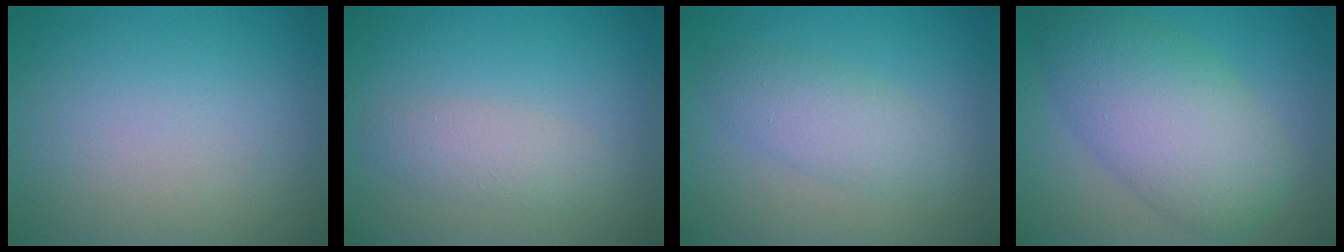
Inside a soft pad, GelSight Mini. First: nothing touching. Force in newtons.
{"total": 2.2, "press": 2.2, "slide": 0.1}
{"total": 3.0, "press": 3.0, "slide": 0.1}
{"total": 7.9, "press": 7.9, "slide": 0.2}